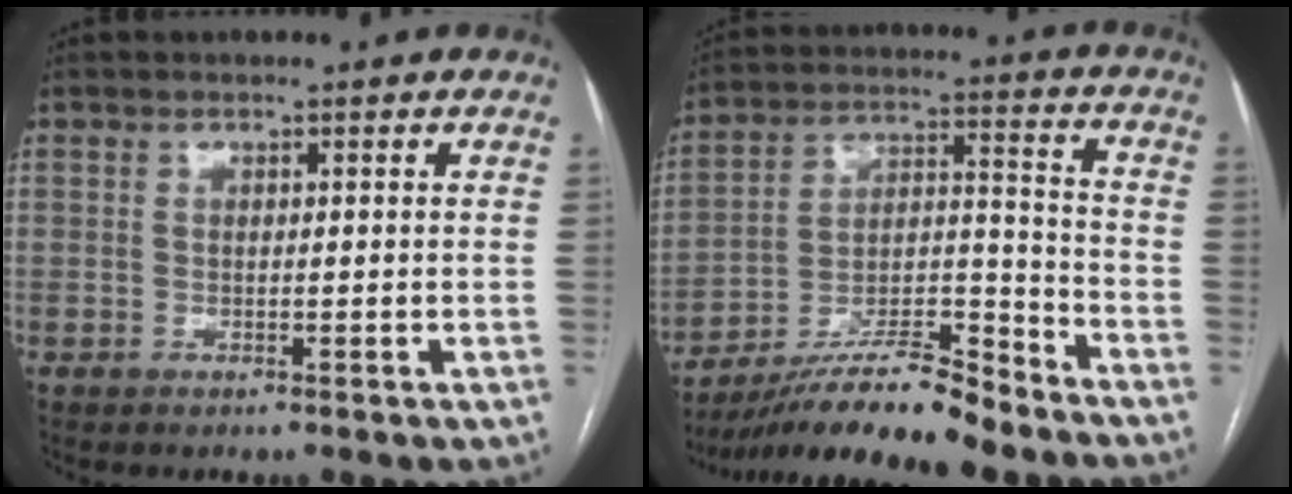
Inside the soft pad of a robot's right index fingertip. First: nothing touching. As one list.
[{"total": 16.7, "force": [-14.1, 1.6, 8.9], "torque": [-0.160, 0.002, -0.246]}]